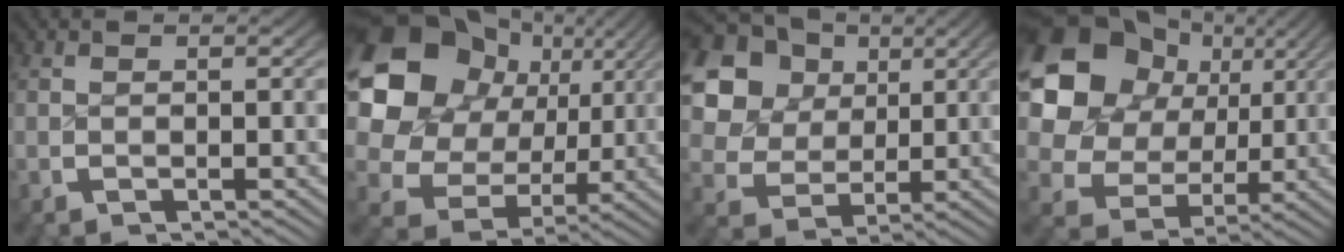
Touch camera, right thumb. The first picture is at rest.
{"total": 15.3, "force": [2.5, 11.3, 9.9], "torque": [-0.209, -0.024, 0.046]}
{"total": 12.6, "force": [3.7, 9.9, 6.9], "torque": [-0.146, -0.008, 0.055]}
{"total": 13.8, "force": [2.4, 10.5, 8.7], "torque": [-0.193, -0.029, 0.046]}